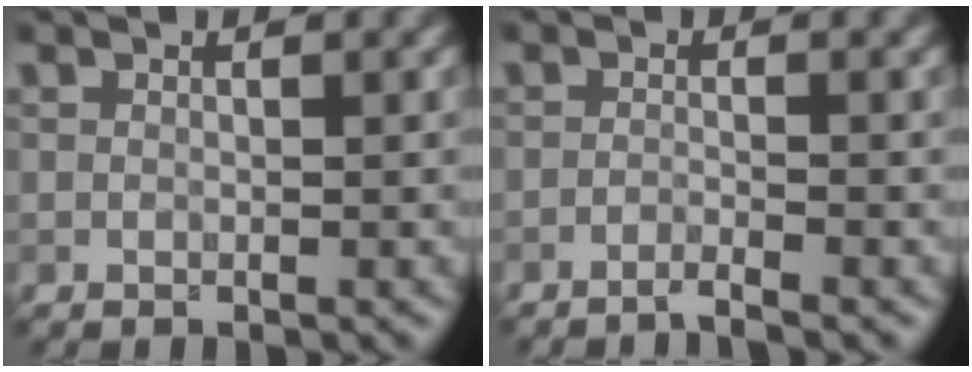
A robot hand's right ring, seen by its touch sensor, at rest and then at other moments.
{"total": 1.4, "force": [-1.1, 0.1, 0.9], "torque": [-0.010, 0.000, -0.032]}